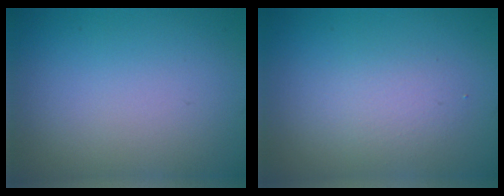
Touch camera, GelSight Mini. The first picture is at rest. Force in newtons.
{"total": 2.1, "press": 2.1, "slide": 0.1}